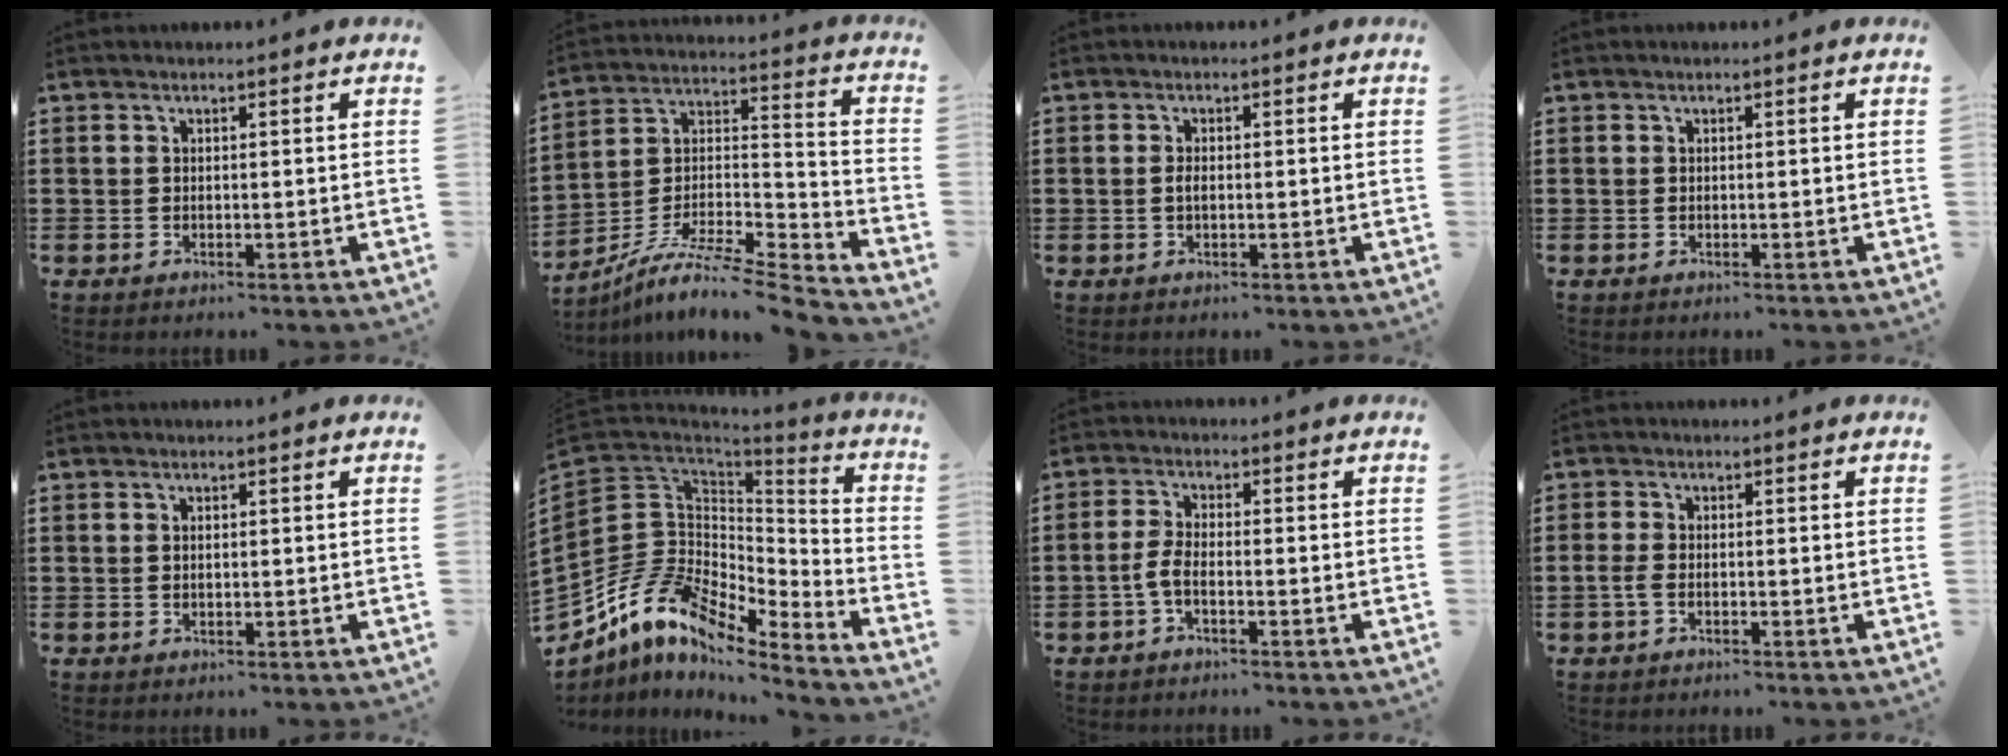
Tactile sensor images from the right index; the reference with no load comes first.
{"total": 8.9, "force": [-7.8, 1.0, 4.2], "torque": [-0.068, 0.007, -0.155]}
{"total": 1.3, "force": [-0.1, 0.6, 1.2], "torque": [-0.024, 0.001, -0.003]}
{"total": 0.0}
{"total": 0.7, "force": [0.1, 0.3, 0.6], "torque": [-0.013, 0.001, 0.002]}
{"total": 11.4, "force": [-6.8, 7.3, 5.7], "torque": [-0.161, -0.003, -0.137]}
{"total": 3.1, "force": [-1.4, 0.9, 2.6], "torque": [-0.069, -0.005, -0.031]}
{"total": 1.6, "force": [-0.9, 0.5, 1.3], "torque": [-0.033, -0.005, -0.019]}